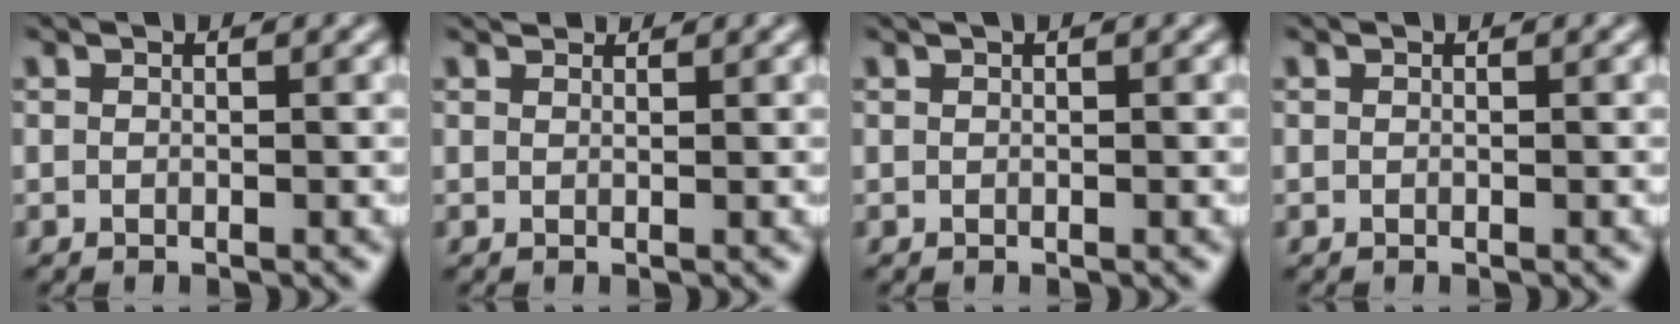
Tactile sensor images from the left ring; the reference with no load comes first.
{"total": 1.9, "force": [1.8, 0.4, 0.5], "torque": [-0.016, -0.005, 0.020]}
{"total": 0.6, "force": [0.4, 0.1, 0.4], "torque": [-0.007, 0.004, 0.004]}
{"total": 0.0}